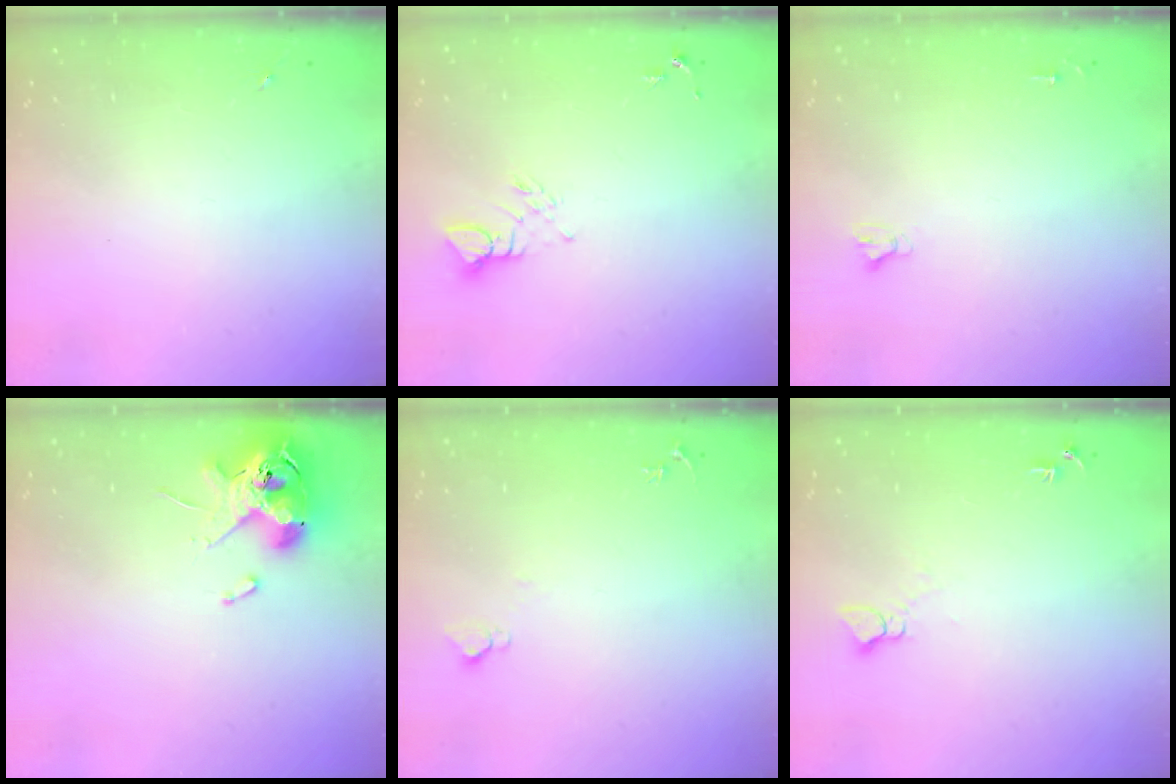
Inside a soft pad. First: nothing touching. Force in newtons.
{"total": 3.8, "press": 3.8, "slide": 0.3}
{"total": 2.4, "press": 2.4, "slide": 0.2}
{"total": 11.6, "press": 11.4, "slide": 2.0}
{"total": 4.4, "press": 4.4, "slide": 0.4}
{"total": 4.6, "press": 4.6, "slide": 0.5}